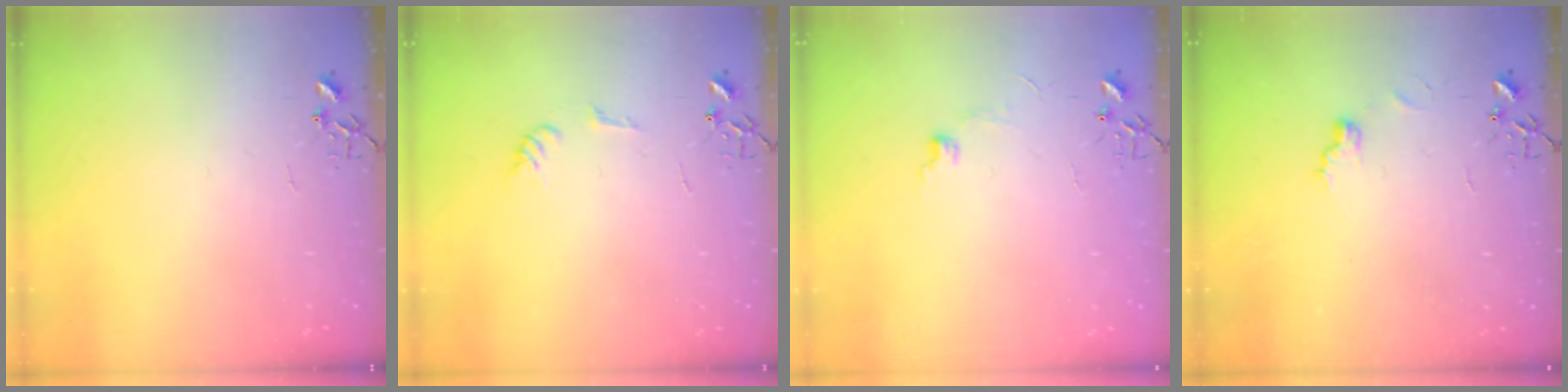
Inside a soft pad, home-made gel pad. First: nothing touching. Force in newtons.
{"total": 5.9, "press": 5.9, "slide": 0.6}
{"total": 5.3, "press": 5.2, "slide": 0.7}
{"total": 7.4, "press": 7.4, "slide": 0.4}